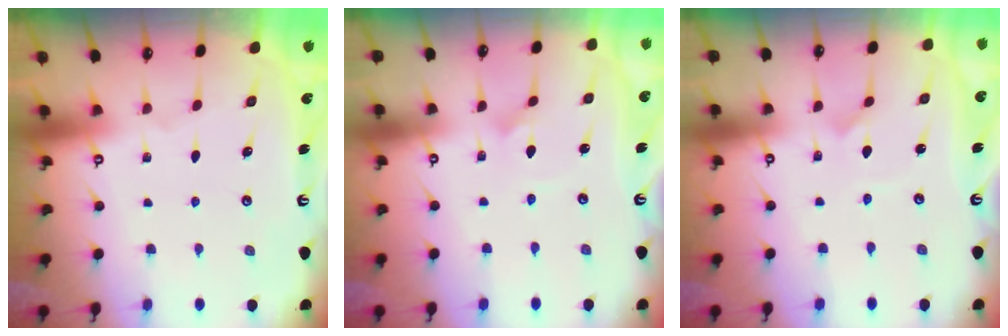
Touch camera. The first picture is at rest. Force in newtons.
{"total": 1.5, "press": 1.5, "slide": 0.1}
{"total": 1.3, "press": 1.3, "slide": 0.1}